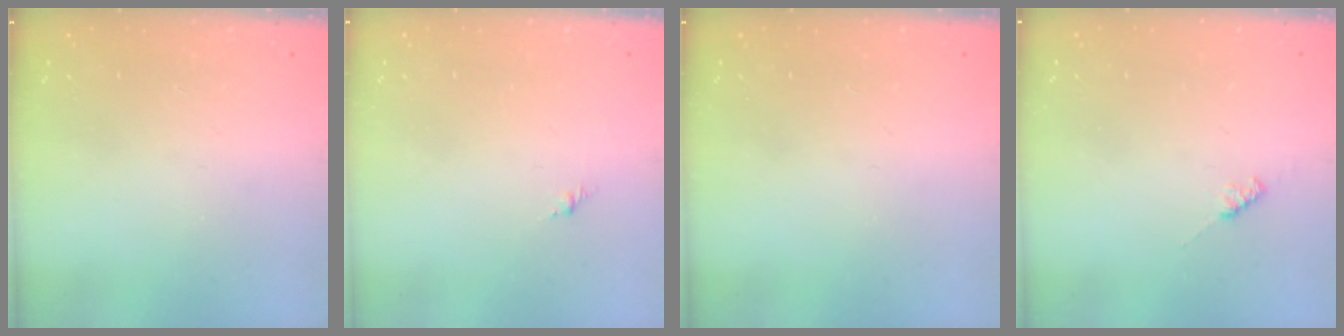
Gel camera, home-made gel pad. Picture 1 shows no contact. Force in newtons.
{"total": 1.3, "press": 1.2, "slide": 0.5}
{"total": 0.0}
{"total": 2.2, "press": 2.2, "slide": 0.4}